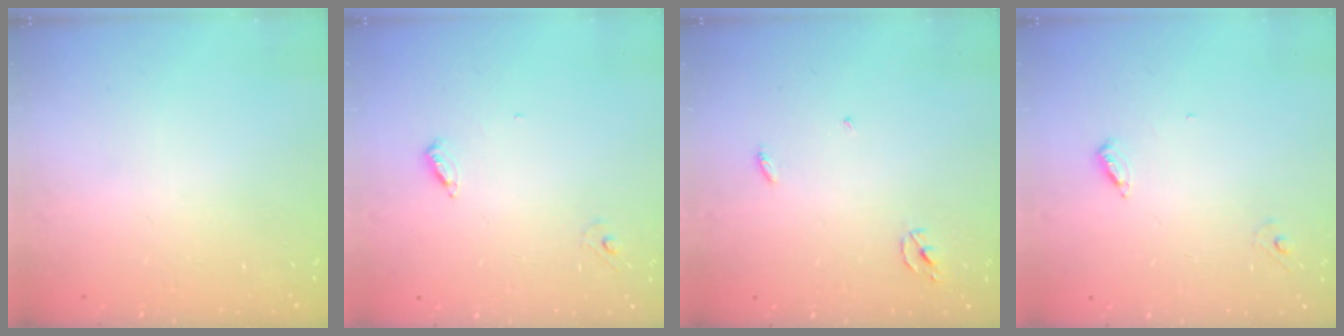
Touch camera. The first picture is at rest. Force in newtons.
{"total": 4.6, "press": 4.6, "slide": 0.4}
{"total": 2.5, "press": 2.5, "slide": 0.1}
{"total": 4.6, "press": 4.6, "slide": 0.4}